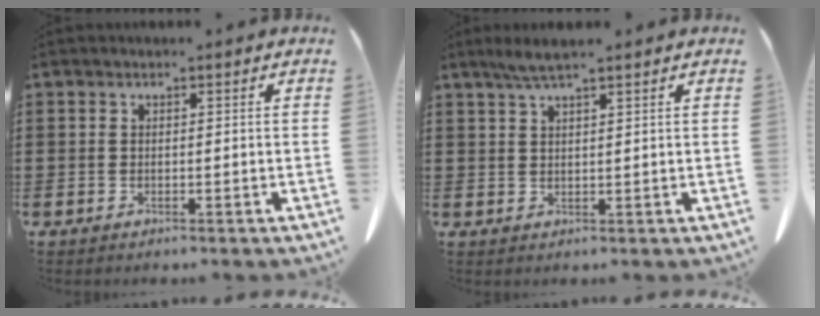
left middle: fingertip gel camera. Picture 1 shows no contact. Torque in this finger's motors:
{"motor_torque": [0.36, 0.21, 0.20, 0.03]}